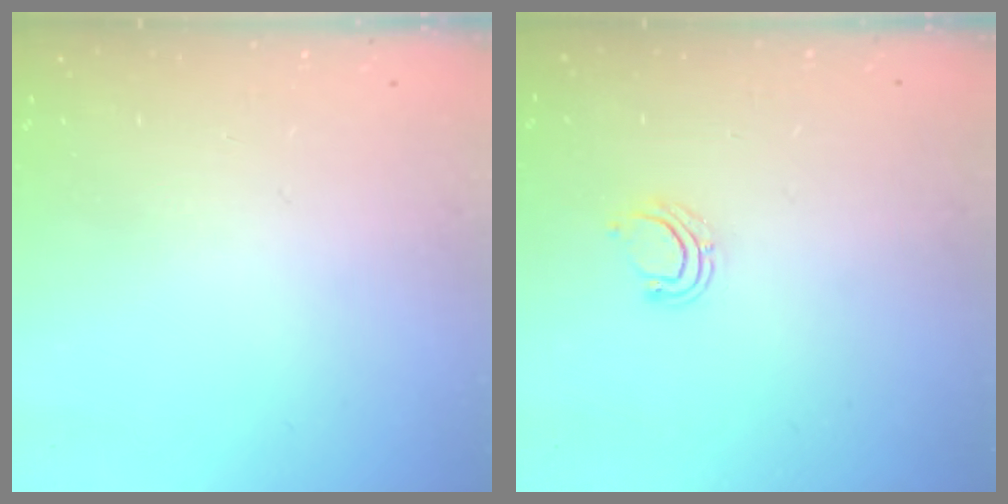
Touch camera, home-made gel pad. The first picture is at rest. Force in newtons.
{"total": 5.0, "press": 4.9, "slide": 1.0}